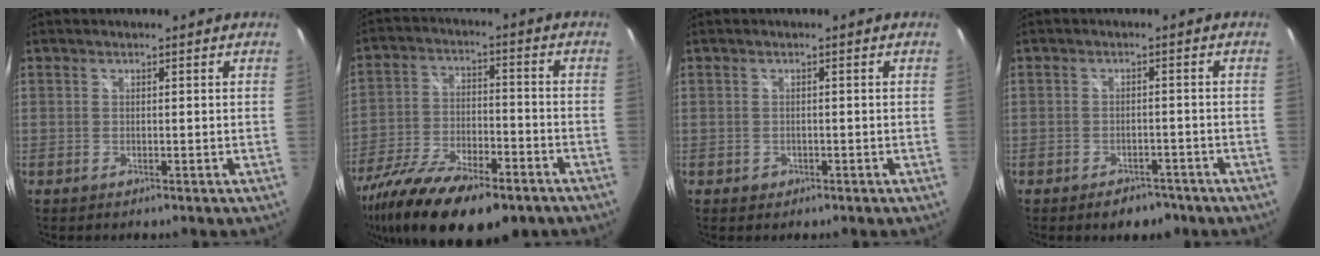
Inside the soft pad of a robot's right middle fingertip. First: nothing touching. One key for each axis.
{"total": 23.0, "fx": -15.9, "fy": 8.4, "fz": 14.4, "tx": -0.289, "ty": -0.056, "tz": -0.262}
{"total": 1.2, "fx": -0.5, "fy": 1.1, "fz": 0.3, "tx": -0.005, "ty": -0.003, "tz": -0.006}
{"total": 4.7, "fx": -3.5, "fy": 2.7, "fz": 1.7, "tx": -0.032, "ty": 0.003, "tz": -0.041}